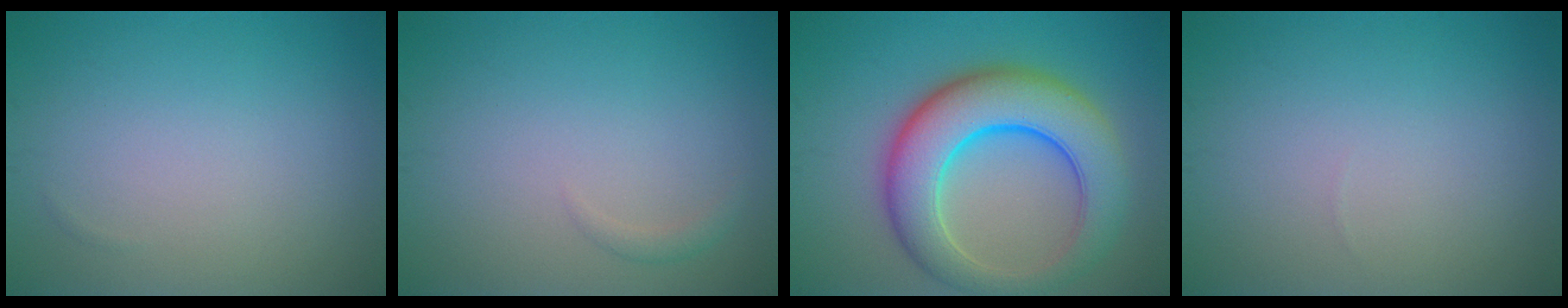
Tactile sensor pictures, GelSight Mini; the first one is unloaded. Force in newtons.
{"total": 0.8, "press": 0.8, "slide": 0.1}
{"total": 9.4, "press": 9.4, "slide": 0.2}
{"total": 0.0}